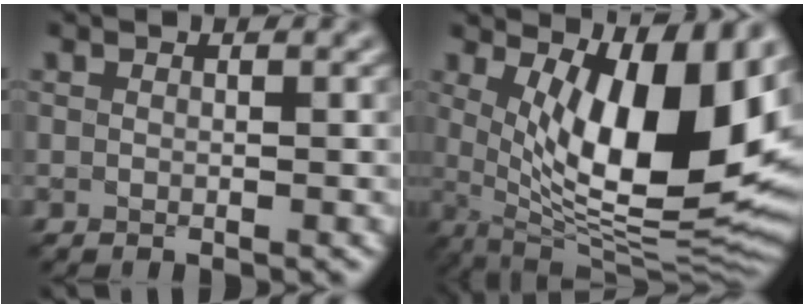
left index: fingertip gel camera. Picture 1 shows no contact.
{"total": 13.4, "force": [3.0, 5.2, 12.0], "torque": [-0.170, -0.026, 0.057]}